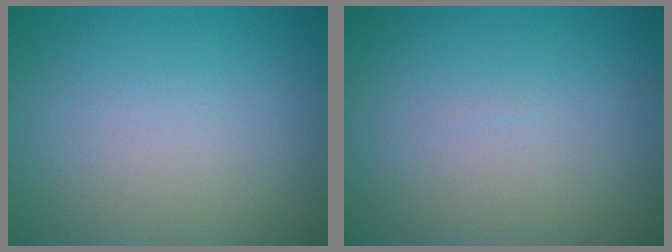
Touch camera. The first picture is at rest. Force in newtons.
{"total": 0.0}